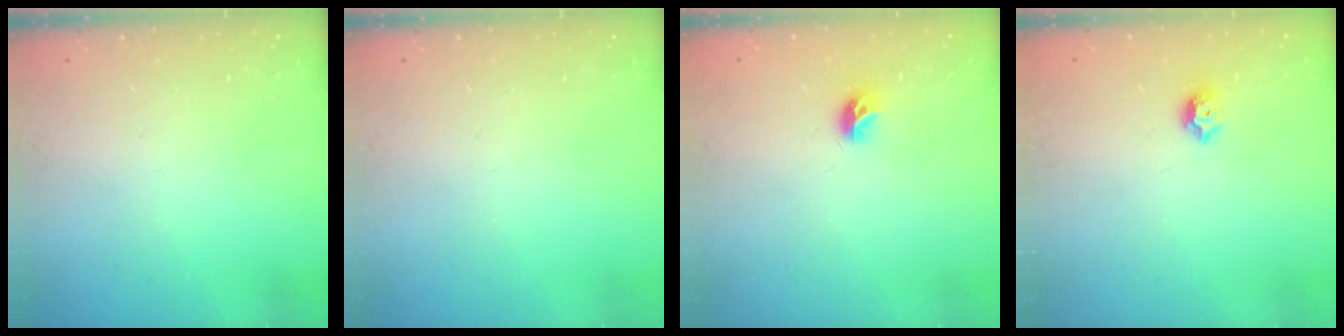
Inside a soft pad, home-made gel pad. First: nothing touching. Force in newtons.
{"total": 0.0}
{"total": 5.8, "press": 5.8, "slide": 0.5}
{"total": 5.2, "press": 5.1, "slide": 0.9}